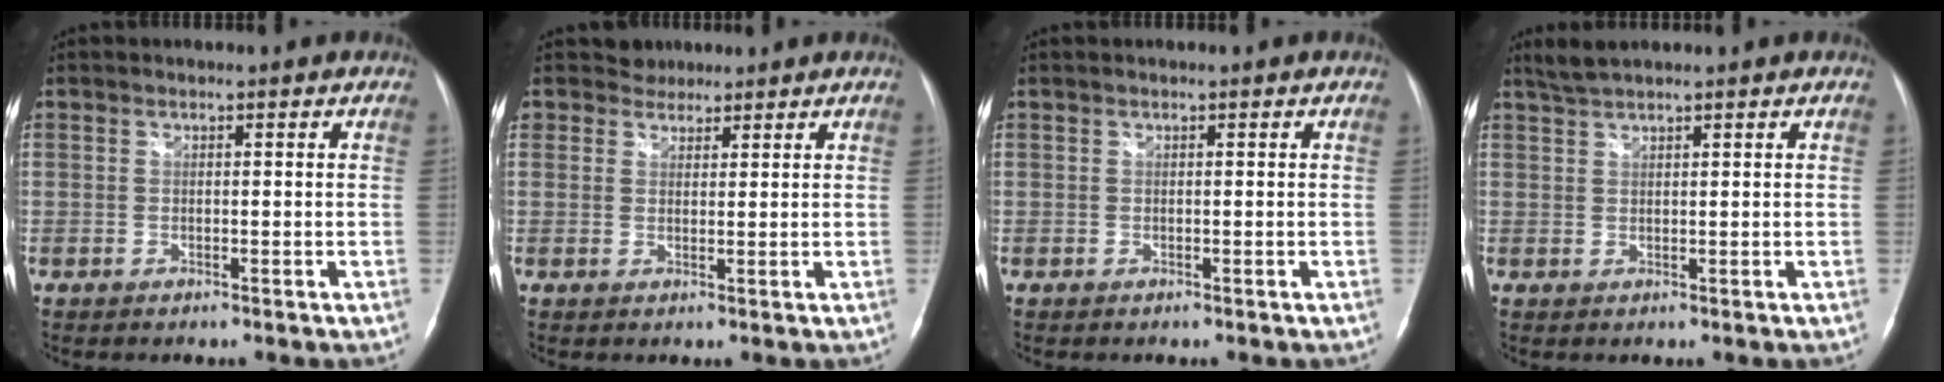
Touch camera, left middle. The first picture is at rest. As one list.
[{"total": 2.5, "force": [2.0, 1.4, -0.5], "torque": [0.011, 0.007, 0.030]}, {"total": 0.0}, {"total": 2.5, "force": [2.3, -0.1, 1.0], "torque": [-0.025, 0.010, 0.048]}]